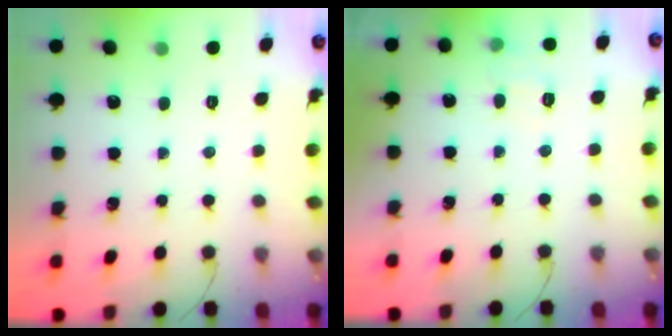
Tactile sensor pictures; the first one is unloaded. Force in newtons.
{"total": 5.2, "press": 4.8, "slide": 1.8}